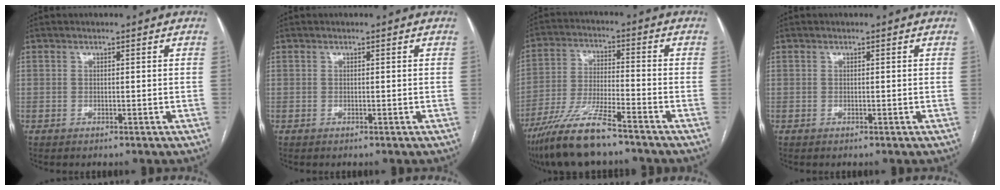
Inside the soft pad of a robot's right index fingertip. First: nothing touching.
{"total": 0.0}
{"total": 11.7, "force": [-9.0, 1.2, 7.4], "torque": [-0.149, -0.026, -0.165]}
{"total": 0.0}